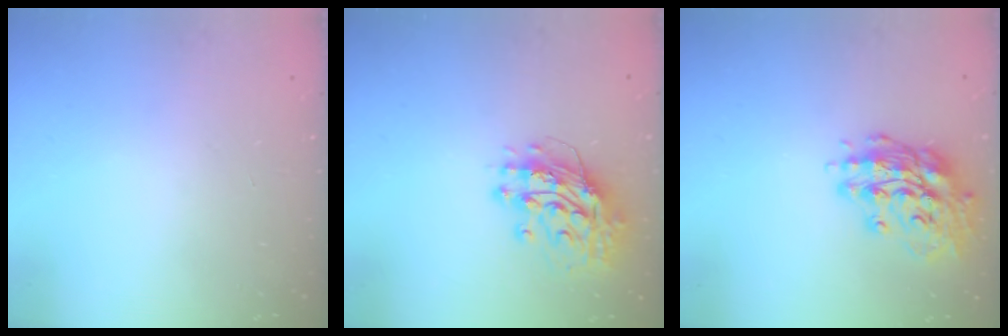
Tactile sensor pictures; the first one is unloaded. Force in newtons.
{"total": 13.2, "press": 13.1, "slide": 1.2}
{"total": 15.0, "press": 14.7, "slide": 2.6}